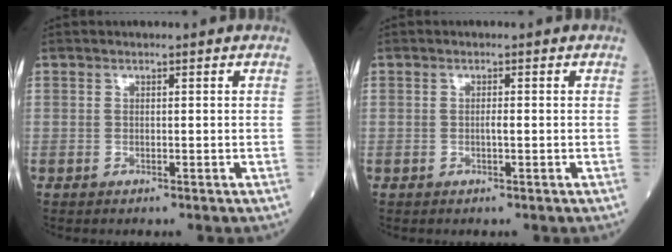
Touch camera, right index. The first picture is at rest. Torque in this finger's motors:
{"motor_torque": [0.42, 0.03, 0.17, 0.04]}